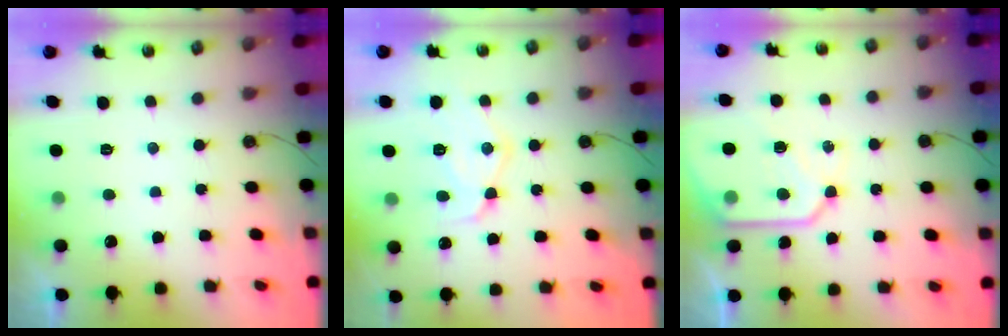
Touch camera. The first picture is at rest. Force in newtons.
{"total": 13.8, "press": 13.7, "slide": 1.1}
{"total": 14.8, "press": 14.7, "slide": 1.5}